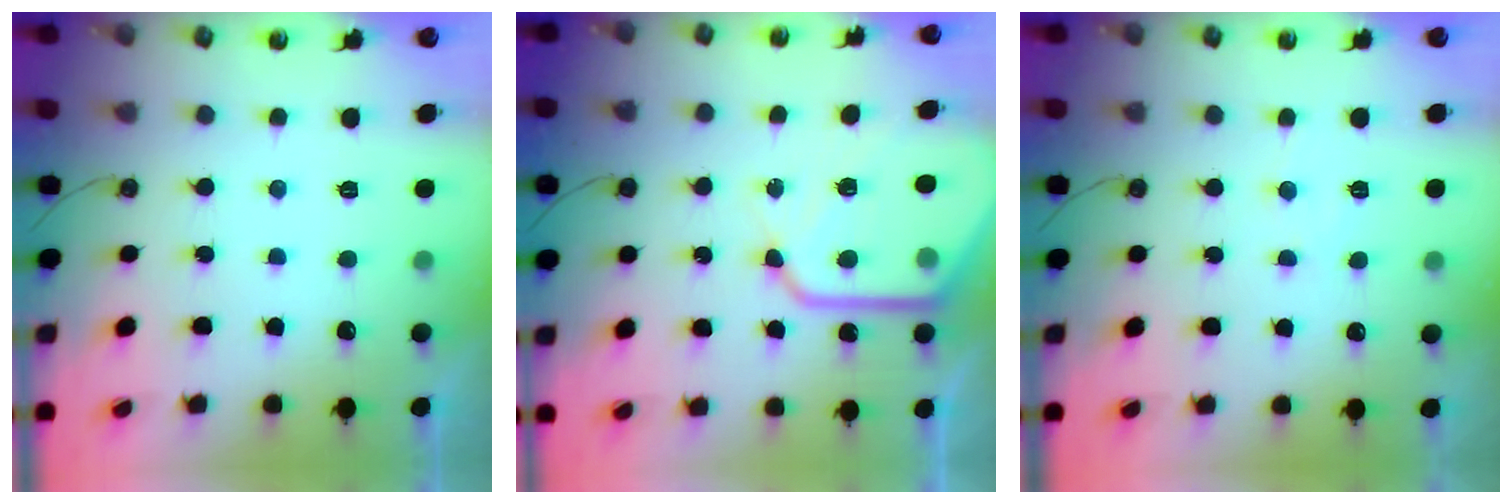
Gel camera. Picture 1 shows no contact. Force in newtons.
{"total": 16.9, "press": 16.8, "slide": 1.8}
{"total": 5.0, "press": 5.0, "slide": 0.4}